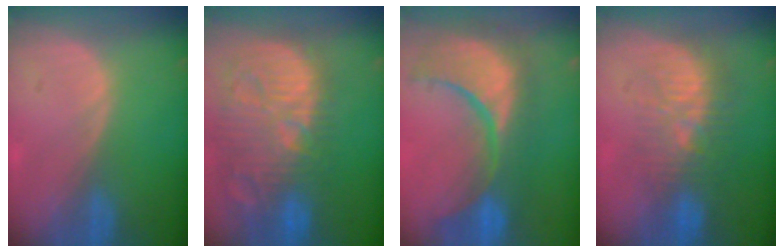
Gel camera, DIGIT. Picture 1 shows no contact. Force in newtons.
{"total": 15.0, "press": 13.0, "slide": 7.4}
{"total": 13.5, "press": 11.8, "slide": 6.6}
{"total": 9.1, "press": 8.6, "slide": 2.8}